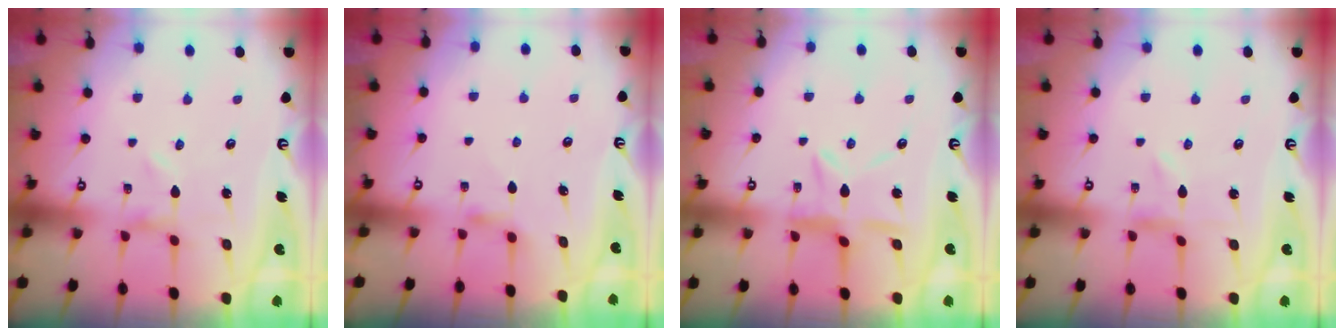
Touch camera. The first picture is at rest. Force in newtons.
{"total": 3.7, "press": 3.7, "slide": 0.6}
{"total": 8.8, "press": 8.7, "slide": 0.9}
{"total": 0.0}